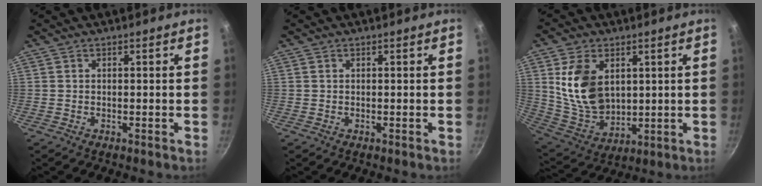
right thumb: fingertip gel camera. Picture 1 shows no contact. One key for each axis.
{"total": 0.0}
{"total": 14.1, "fx": 3.5, "fy": 9.5, "fz": 9.9, "tx": -0.162, "ty": -0.030, "tz": 0.082}